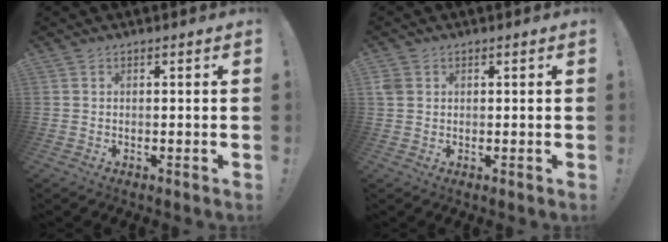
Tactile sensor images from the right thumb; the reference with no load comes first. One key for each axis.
{"total": 2.8, "fx": 1.0, "fy": 2.2, "fz": 1.3, "tx": -0.019, "ty": 0.003, "tz": 0.021}